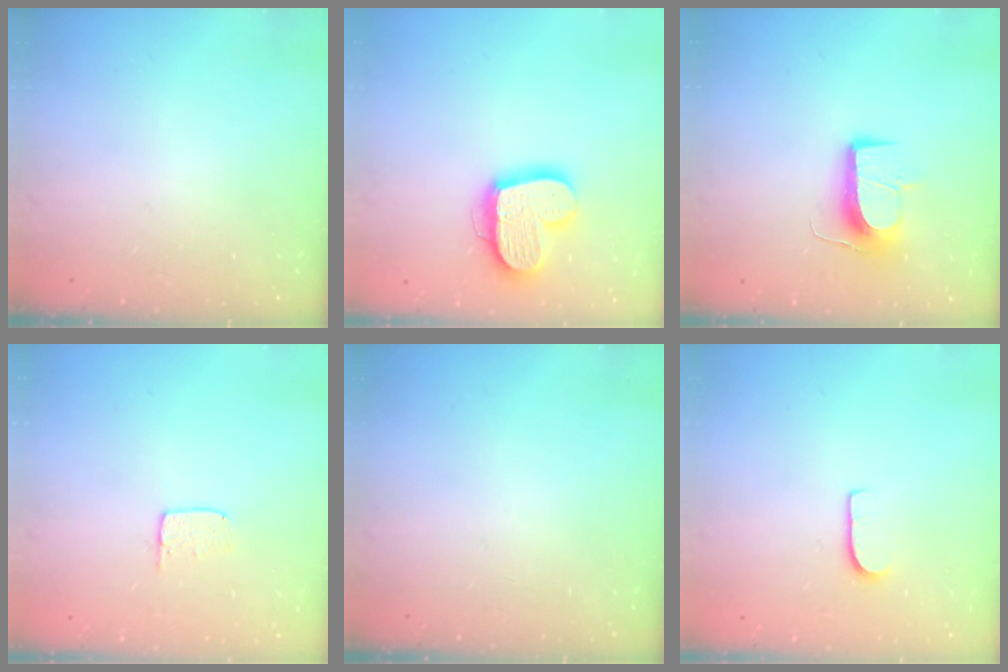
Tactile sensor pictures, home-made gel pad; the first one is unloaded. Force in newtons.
{"total": 15.6, "press": 15.5, "slide": 1.4}
{"total": 11.6, "press": 11.6, "slide": 0.1}
{"total": 3.4, "press": 3.4, "slide": 0.3}
{"total": 0.0}
{"total": 6.7, "press": 6.7, "slide": 0.3}